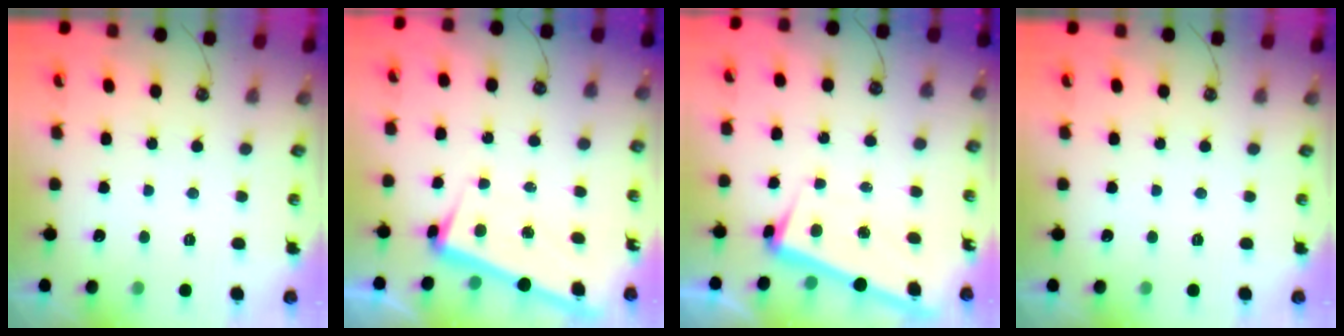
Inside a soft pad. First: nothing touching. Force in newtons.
{"total": 3.5, "press": 3.3, "slide": 1.1}
{"total": 3.5, "press": 3.3, "slide": 1.1}
{"total": 0.0}